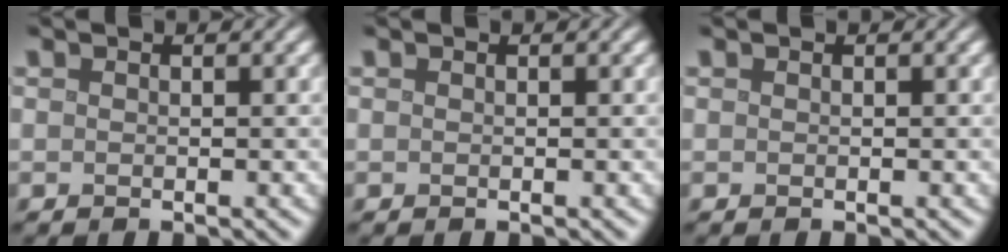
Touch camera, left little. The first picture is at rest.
{"total": 0.0}
{"total": 0.0}